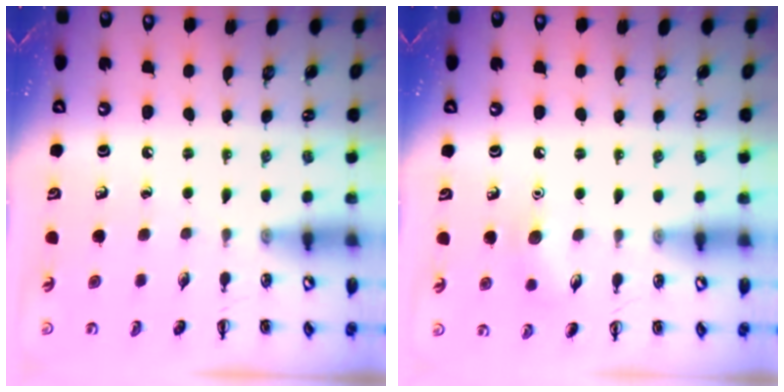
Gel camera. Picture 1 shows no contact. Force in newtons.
{"total": 7.1, "press": 6.9, "slide": 1.8}